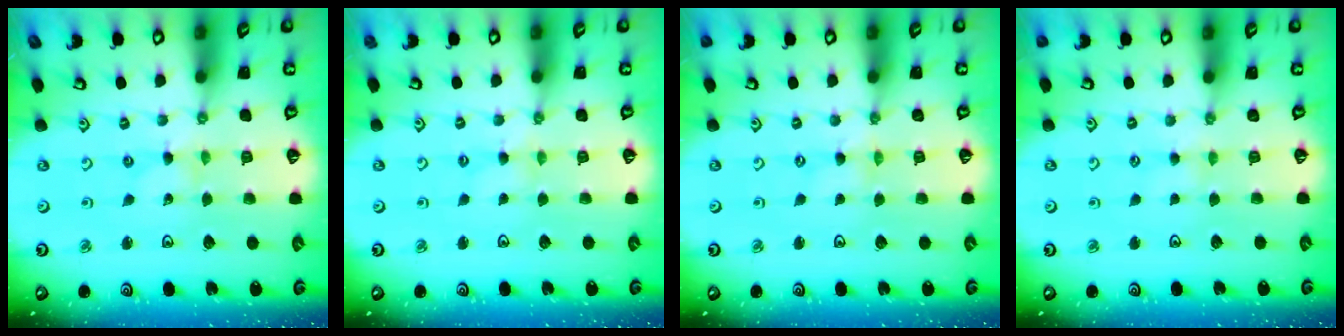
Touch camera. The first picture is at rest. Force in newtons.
{"total": 2.3, "press": 2.3, "slide": 0.3}
{"total": 0.0}
{"total": 2.5, "press": 2.5, "slide": 0.4}